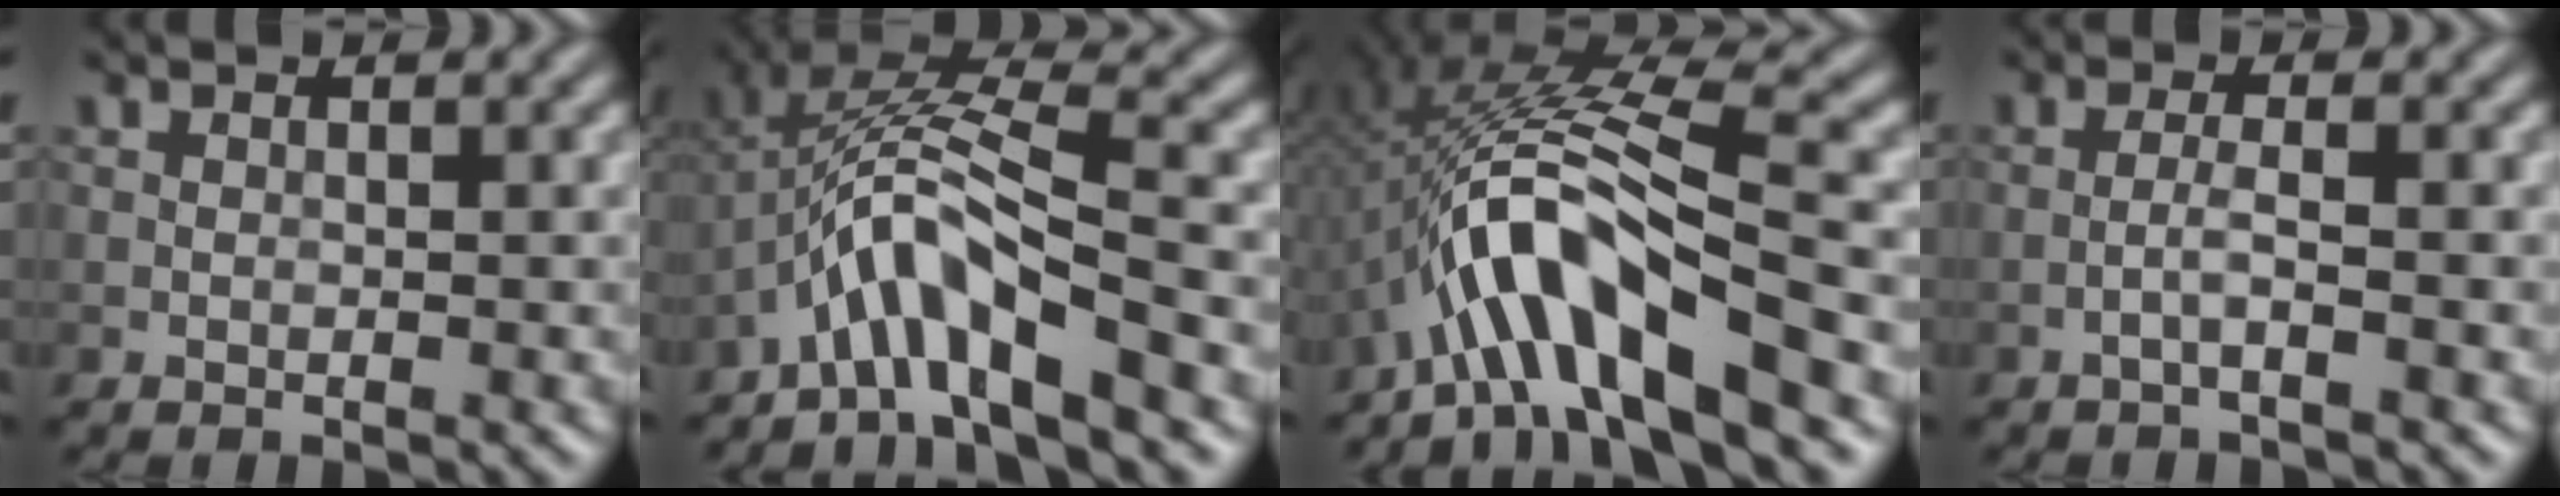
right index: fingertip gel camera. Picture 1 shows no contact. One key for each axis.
{"total": 7.5, "fx": -4.0, "fy": 1.8, "fz": 6.1, "tx": -0.109, "ty": 0.016, "tz": -0.080}
{"total": 10.5, "fx": -5.1, "fy": 2.4, "fz": 8.9, "tx": -0.156, "ty": 0.020, "tz": -0.087}
{"total": 1.5, "fx": -0.8, "fy": 0.0, "fz": 1.3, "tx": -0.023, "ty": 0.008, "tz": -0.020}